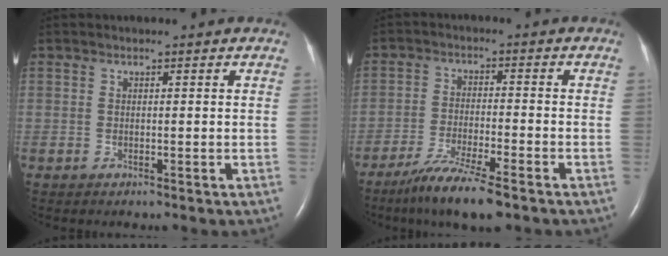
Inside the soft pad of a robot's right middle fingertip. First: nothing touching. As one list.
[{"total": 8.9, "force": [-6.5, 0.5, 6.1], "torque": [-0.118, -0.026, -0.114]}]